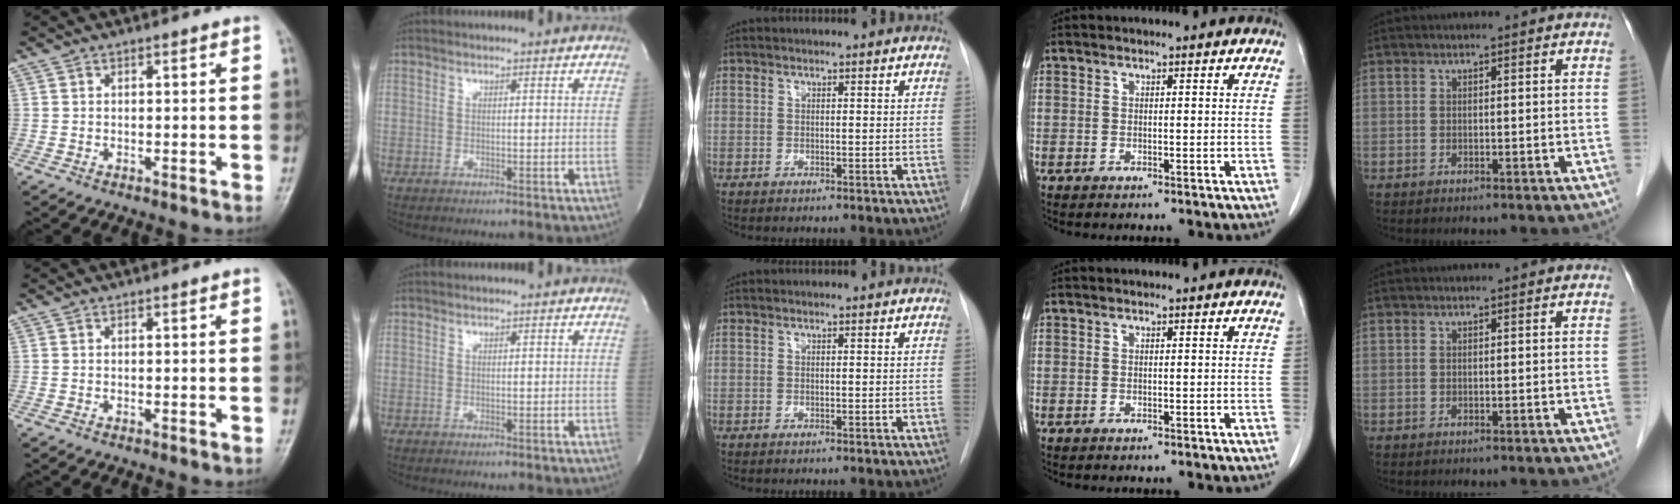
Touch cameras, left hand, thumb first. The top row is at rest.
{}